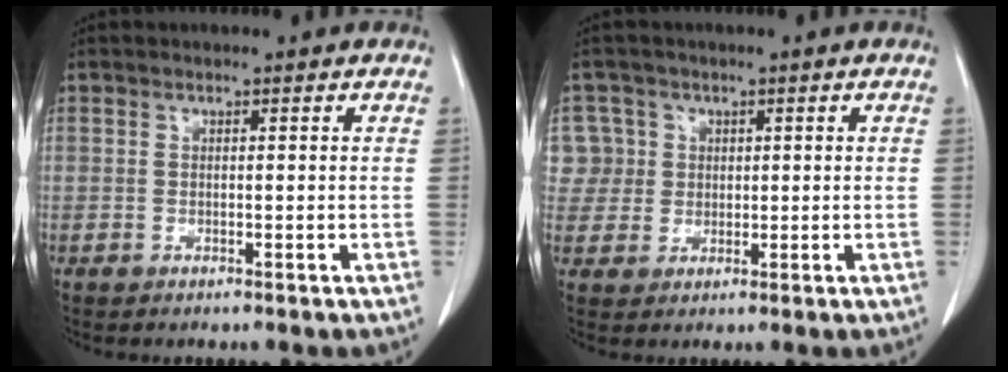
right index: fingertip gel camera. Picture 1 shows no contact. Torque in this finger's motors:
{"motor_torque": [0.18, 0.25, 0.09, 0.01]}